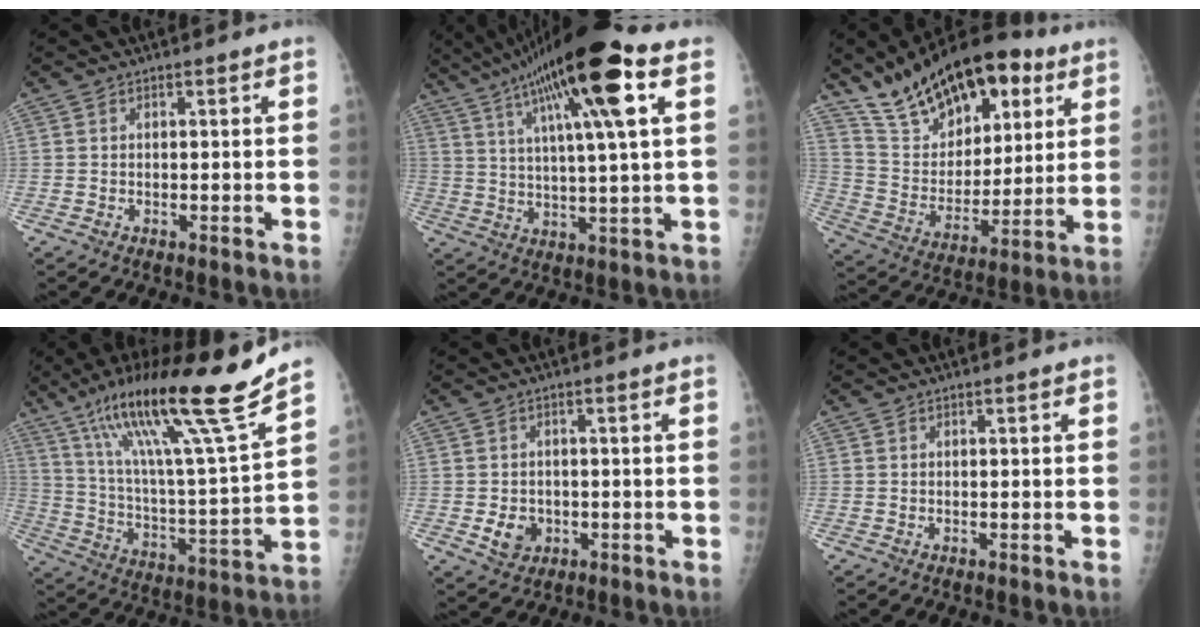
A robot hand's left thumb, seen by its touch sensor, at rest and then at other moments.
{"total": 21.1, "force": [10.1, 2.9, 18.3], "torque": [-0.318, 0.006, 0.166]}
{"total": 23.9, "force": [14.6, 12.2, 14.5], "torque": [-0.204, -0.038, 0.252]}
{"total": 24.4, "force": [16.6, 1.0, 17.9], "torque": [-0.279, -0.063, 0.288]}
{"total": 4.3, "force": [-1.0, 3.6, 2.1], "torque": [-0.023, 0.002, -0.008]}
{"total": 0.0}